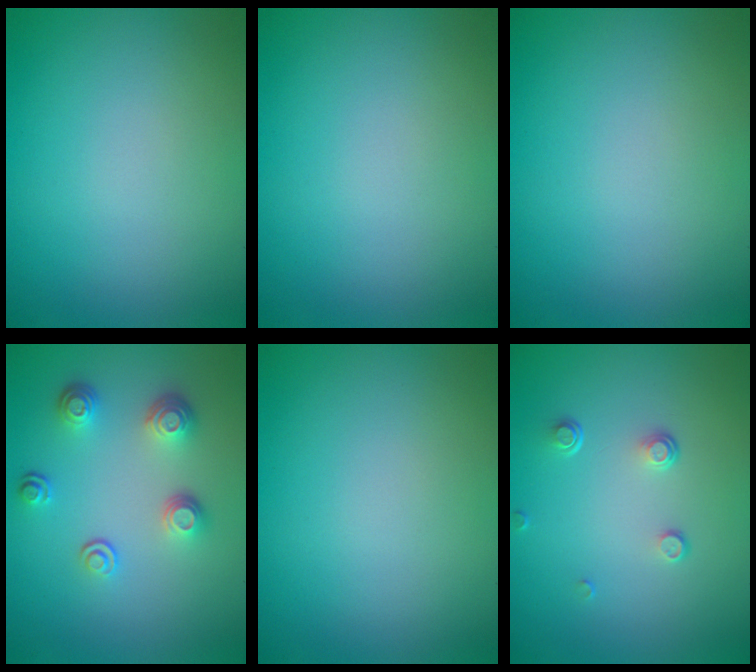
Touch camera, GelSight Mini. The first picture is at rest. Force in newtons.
{"total": 0.0}
{"total": 0.0}
{"total": 3.2, "press": 2.5, "slide": 1.9}
{"total": 0.0}
{"total": 1.4, "press": 0.8, "slide": 1.2}